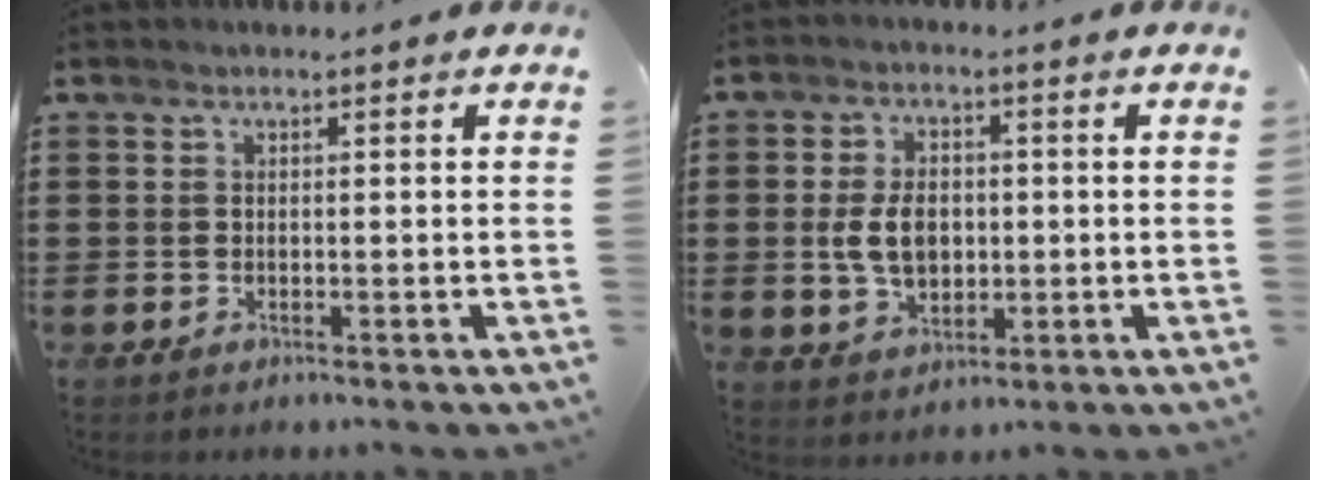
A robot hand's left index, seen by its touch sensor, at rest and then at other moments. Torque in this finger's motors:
{"motor_torque": [1.11, 0.48, 0.50, 0.17]}